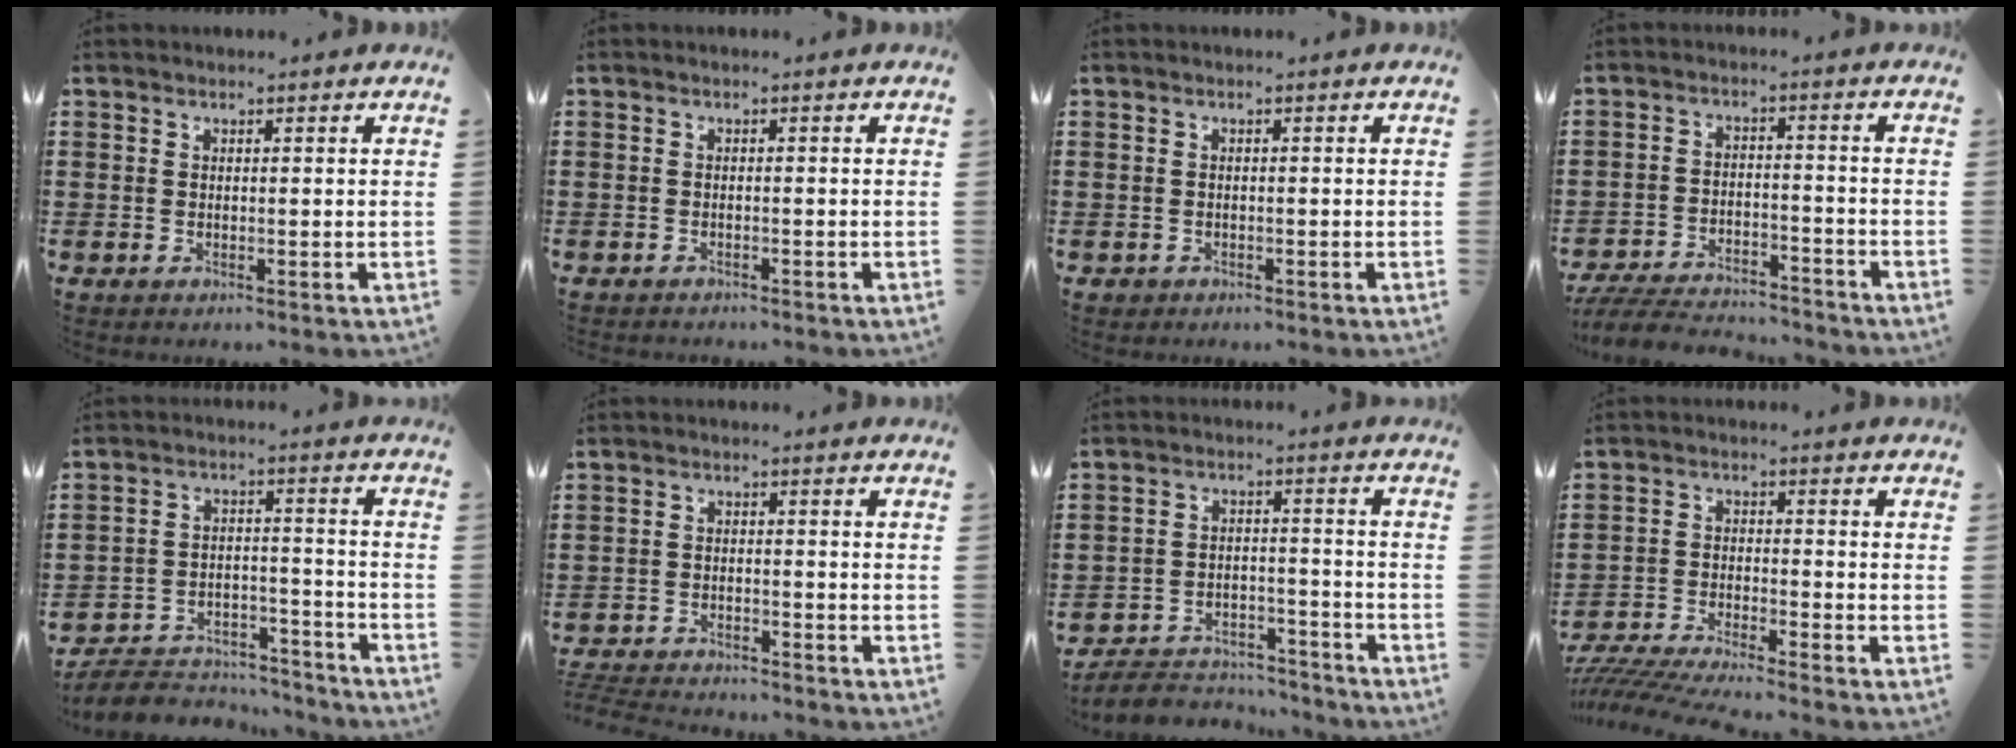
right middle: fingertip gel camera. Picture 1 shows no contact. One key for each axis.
{"total": 0.8, "fx": -0.8, "fy": 0.2, "fz": -0.1, "tx": 0.000, "ty": 0.004, "tz": -0.018}
{"total": 0.8, "fx": -0.5, "fy": 0.6, "fz": 0.0, "tx": -0.001, "ty": 0.005, "tz": -0.013}
{"total": 6.2, "fx": -6.0, "fy": 1.0, "fz": 1.3, "tx": -0.034, "ty": 0.009, "tz": -0.121}
{"total": 7.0, "fx": -6.7, "fy": 1.5, "fz": 1.3, "tx": -0.026, "ty": 0.017, "tz": -0.135}
{"total": 3.6, "fx": -3.6, "fy": 0.4, "fz": 0.2, "tx": -0.013, "ty": 0.000, "tz": -0.080}
{"total": 5.6, "fx": -5.4, "fy": 1.2, "fz": 0.6, "tx": -0.016, "ty": 0.013, "tz": -0.111}
{"total": 5.7, "fx": -5.5, "fy": 0.0, "fz": 1.3, "tx": -0.040, "ty": -0.010, "tz": -0.115}